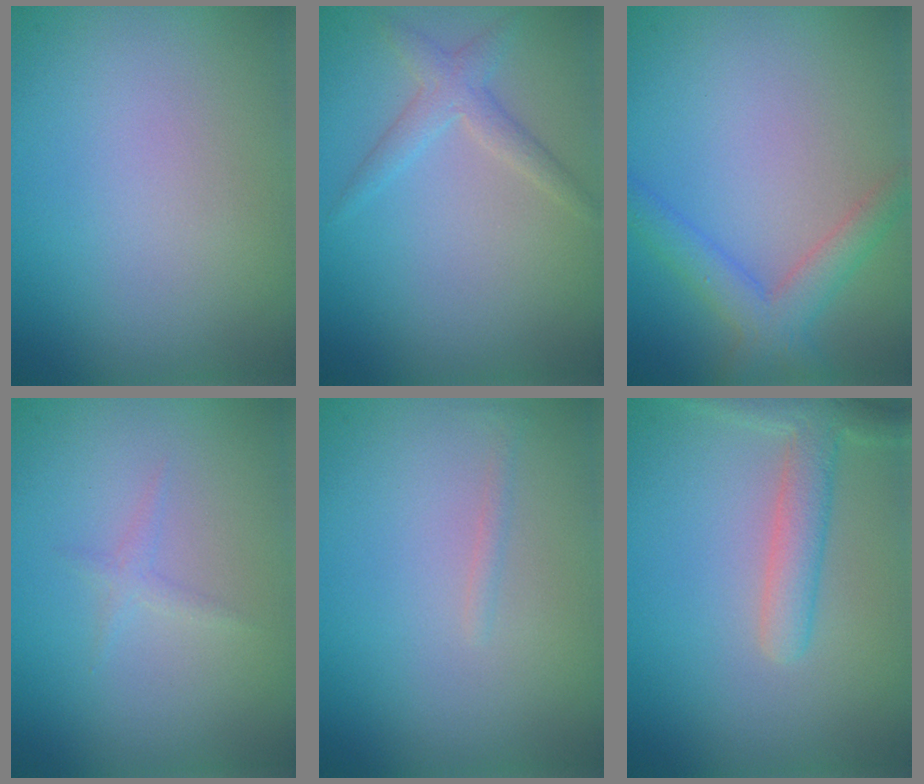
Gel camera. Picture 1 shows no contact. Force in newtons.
{"total": 2.0, "press": 2.0, "slide": 0.1}
{"total": 3.5, "press": 3.5, "slide": 0.1}
{"total": 0.8, "press": 0.8, "slide": 0.0}
{"total": 0.6, "press": 0.6, "slide": 0.0}
{"total": 3.5, "press": 3.5, "slide": 0.3}